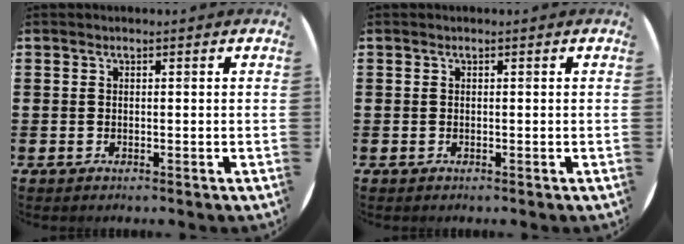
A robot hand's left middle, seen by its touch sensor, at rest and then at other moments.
{"total": 0.0}